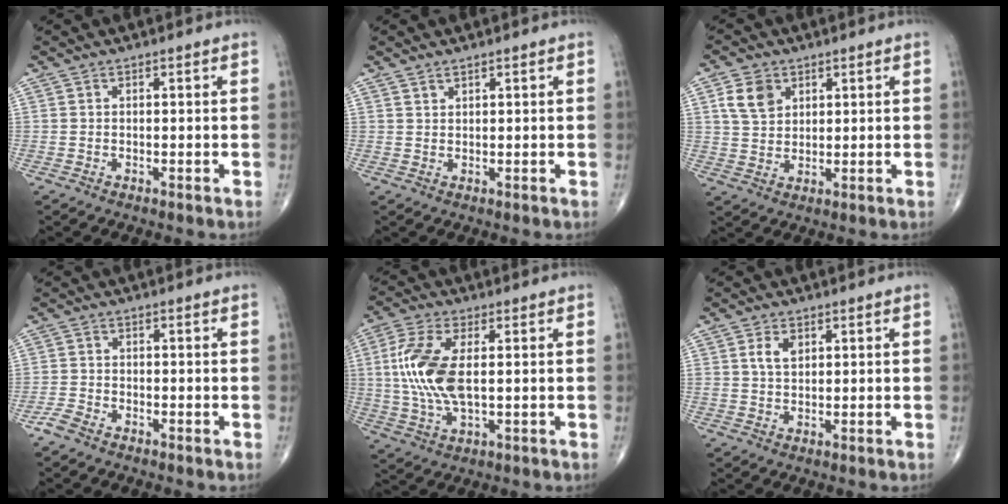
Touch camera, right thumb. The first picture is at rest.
{"total": 1.1, "force": [1.0, 0.3, 0.4], "torque": [0.000, -0.007, 0.017]}
{"total": 6.2, "force": [2.6, 4.6, 3.2], "torque": [-0.044, -0.008, 0.052]}
{"total": 2.6, "force": [-2.0, 1.1, 1.2], "torque": [-0.034, 0.004, -0.042]}
{"total": 12.4, "force": [1.2, 5.6, 11.0], "torque": [-0.249, -0.002, 0.025]}
{"total": 3.5, "force": [1.2, 2.2, 2.4], "torque": [-0.039, -0.002, 0.024]}